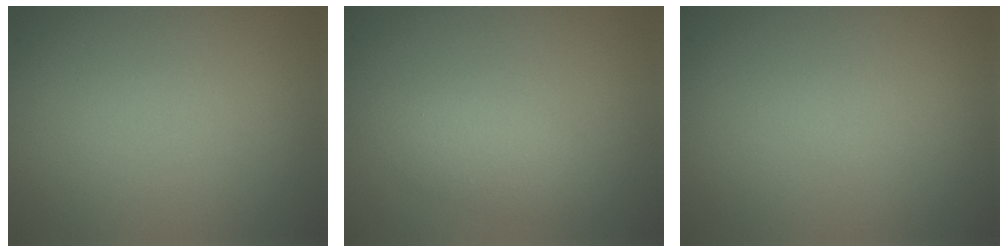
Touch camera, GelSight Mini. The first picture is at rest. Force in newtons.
{"total": 2.4, "press": 2.4, "slide": 0.1}
{"total": 0.0}